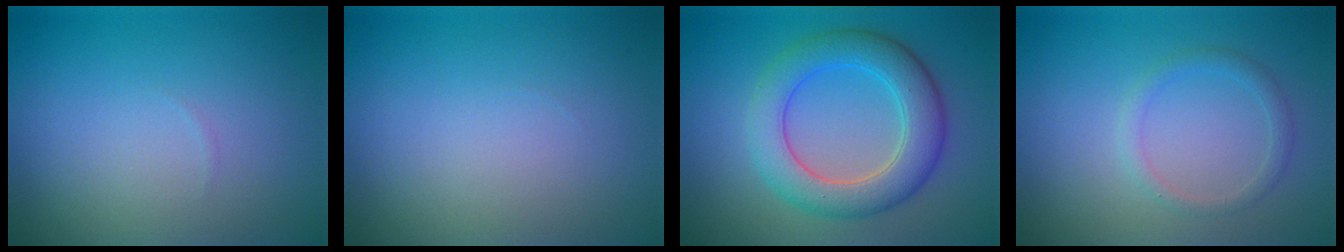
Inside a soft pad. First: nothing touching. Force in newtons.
{"total": 0.0}
{"total": 6.1, "press": 6.1, "slide": 0.1}
{"total": 1.4, "press": 1.4, "slide": 0.1}